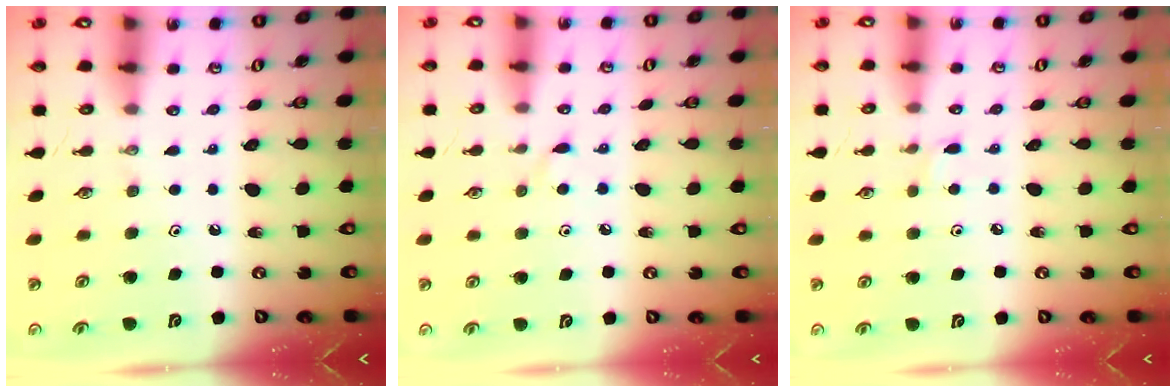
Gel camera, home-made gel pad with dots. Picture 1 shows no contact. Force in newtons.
{"total": 3.6, "press": 3.6, "slide": 0.6}
{"total": 1.6, "press": 1.5, "slide": 0.2}